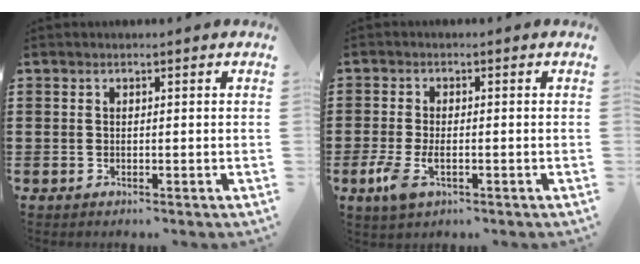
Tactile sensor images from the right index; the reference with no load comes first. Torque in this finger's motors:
{"motor_torque": [1.72, 0.42, 0.20, 0.11]}